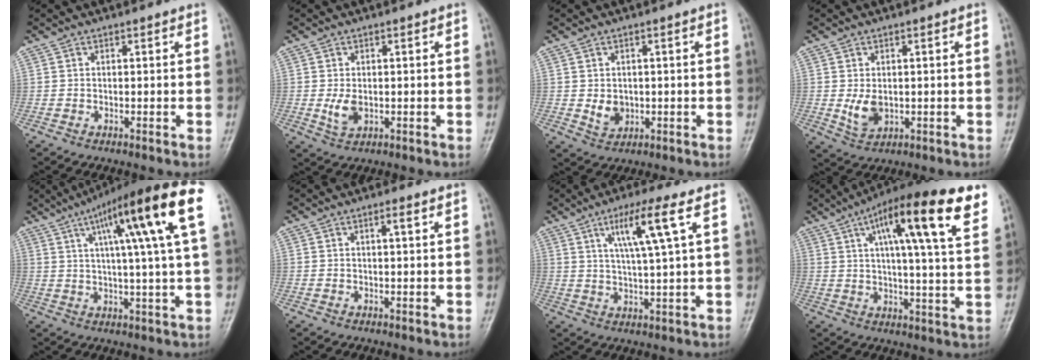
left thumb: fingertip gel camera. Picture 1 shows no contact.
{"total": 3.2, "force": [-0.3, 2.1, 2.4], "torque": [-0.041, -0.004, -0.001]}
{"total": 3.5, "force": [-0.2, 2.9, 1.9], "torque": [-0.016, -0.003, 0.006]}
{"total": 4.1, "force": [-0.2, 2.9, 2.9], "torque": [-0.042, -0.007, 0.007]}
{"total": 18.9, "force": [7.2, 1.6, 17.4], "torque": [-0.259, 0.005, 0.100]}
{"total": 1.5, "force": [0.6, 0.0, 1.4], "torque": [-0.027, 0.000, 0.011]}
{"total": 9.4, "force": [3.9, 0.0, 8.5], "torque": [-0.165, -0.011, 0.072]}
{"total": 20.1, "force": [9.6, 3.8, 17.2], "torque": [-0.245, -0.009, 0.139]}